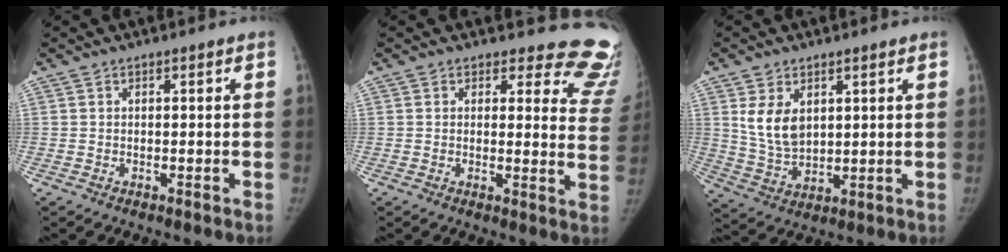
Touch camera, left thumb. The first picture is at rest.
{"total": 13.5, "force": [12.7, 4.5, 0.8], "torque": [0.055, -0.123, 0.094]}
{"total": 8.1, "force": [2.9, 5.2, 5.5], "torque": [-0.085, -0.018, 0.070]}